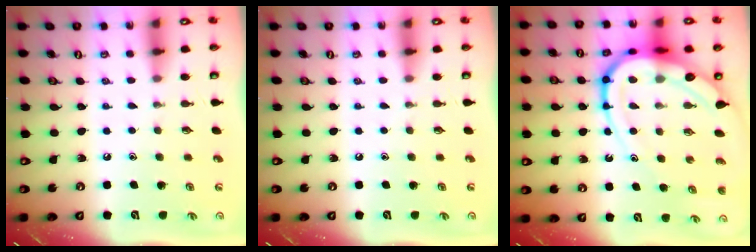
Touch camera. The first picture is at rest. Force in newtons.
{"total": 0.0}
{"total": 18.6, "press": 18.5, "slide": 1.9}